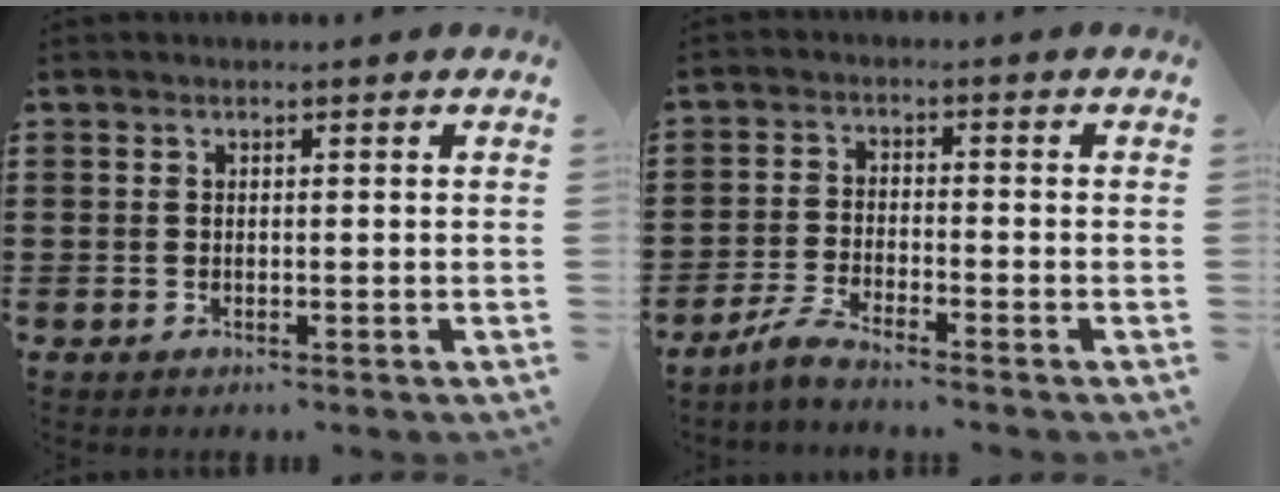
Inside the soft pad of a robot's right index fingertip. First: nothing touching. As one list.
[{"total": 3.4, "force": [-3.1, 0.0, 1.3], "torque": [-0.048, -0.006, -0.067]}]